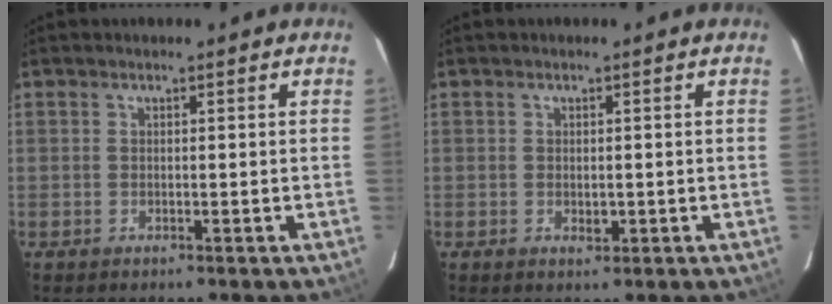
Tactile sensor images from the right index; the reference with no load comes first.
{"total": 1.2, "force": [-0.1, 0.7, 0.9], "torque": [-0.016, -0.002, 0.001]}